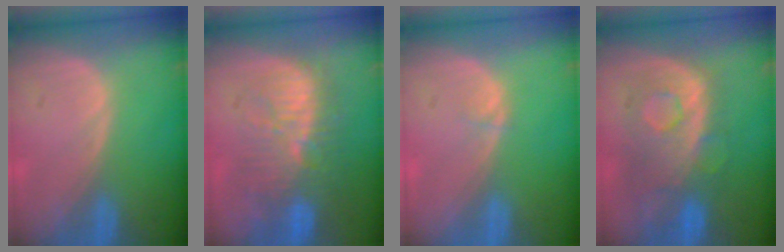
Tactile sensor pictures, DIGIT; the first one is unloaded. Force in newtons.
{"total": 11.1, "press": 10.0, "slide": 4.6}
{"total": 0.5, "press": 0.5, "slide": 0.1}
{"total": 9.6, "press": 8.9, "slide": 3.6}